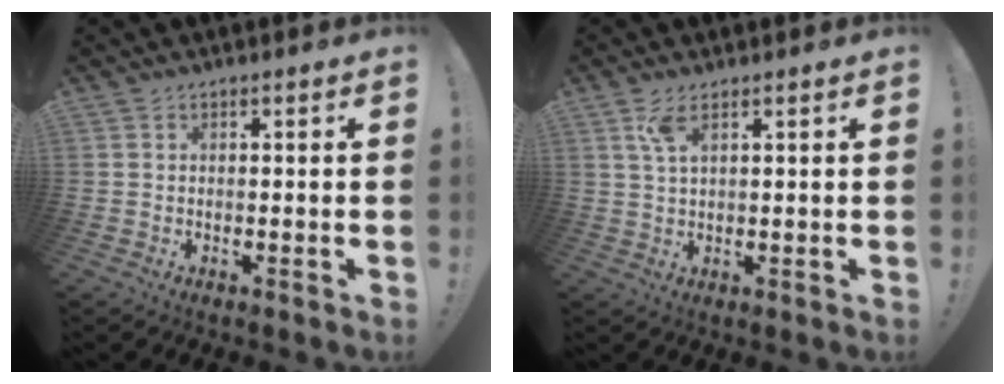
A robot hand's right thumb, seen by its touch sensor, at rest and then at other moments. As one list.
[{"total": 4.8, "force": [2.4, 1.5, 3.8], "torque": [-0.077, 0.001, 0.043]}]